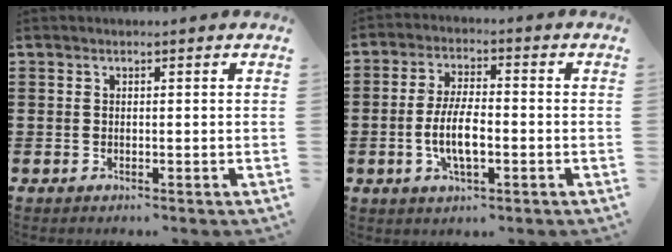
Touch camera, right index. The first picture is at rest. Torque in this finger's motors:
{"motor_torque": [1.87, 0.27, 0.74, 0.21]}